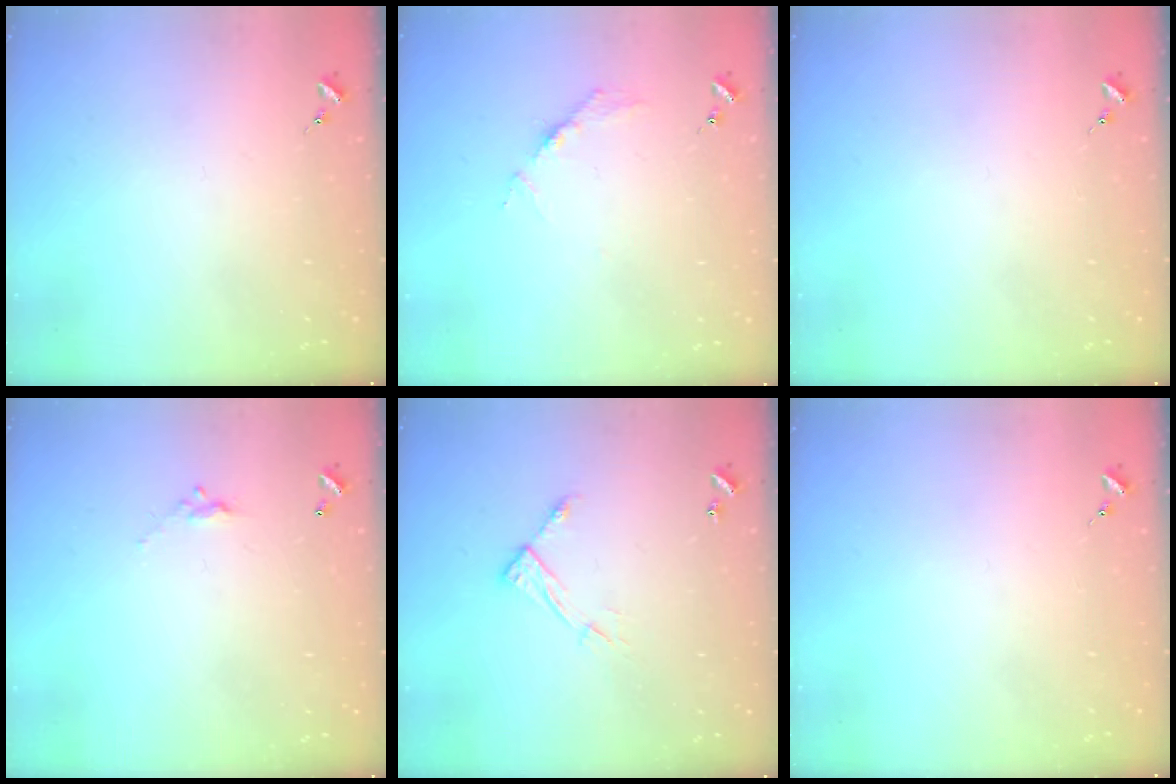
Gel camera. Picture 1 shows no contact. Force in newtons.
{"total": 3.6, "press": 3.6, "slide": 0.4}
{"total": 0.0}
{"total": 4.9, "press": 4.9, "slide": 0.2}
{"total": 8.1, "press": 8.1, "slide": 0.6}
{"total": 0.0}